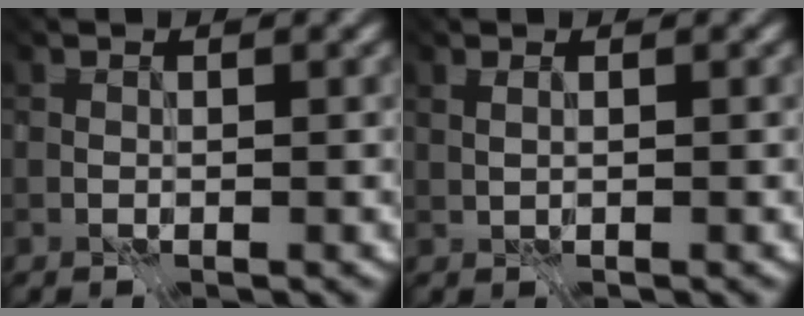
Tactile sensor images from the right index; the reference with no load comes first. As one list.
[{"total": 2.0, "force": [1.3, 1.0, 1.3], "torque": [-0.006, 0.018, 0.014]}]